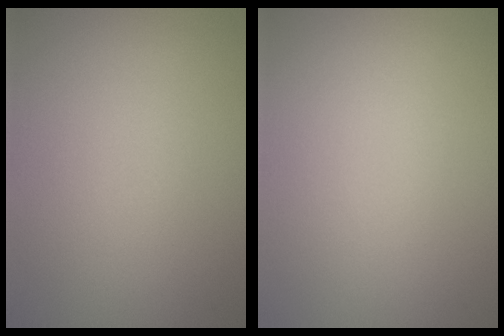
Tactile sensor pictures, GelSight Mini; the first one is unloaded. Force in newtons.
{"total": 0.0}